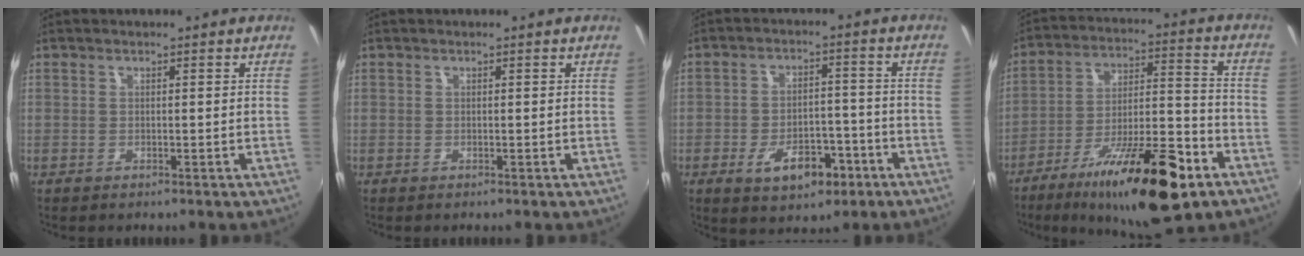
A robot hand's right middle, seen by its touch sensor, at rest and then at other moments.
{"total": 0.0}
{"total": 8.5, "force": [-3.9, 4.5, 6.1], "torque": [-0.114, 0.003, -0.047]}
{"total": 22.6, "force": [-13.1, 6.5, 17.2], "torque": [-0.287, -0.025, -0.205]}